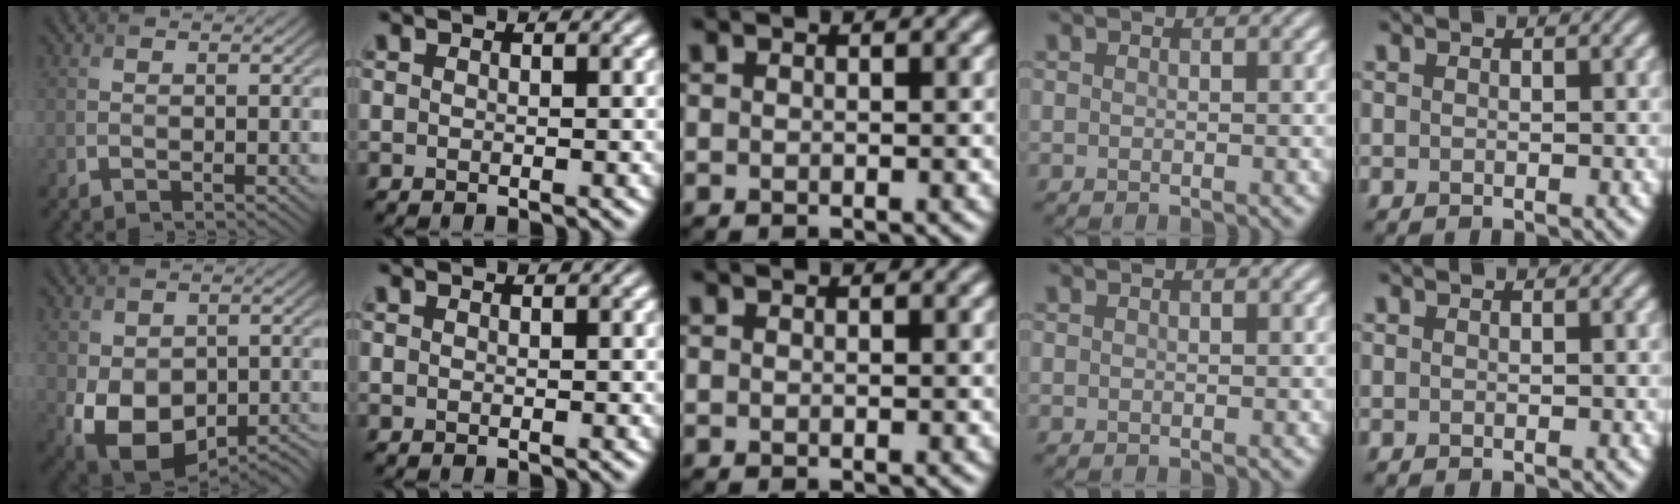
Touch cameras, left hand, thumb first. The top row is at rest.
{"thumb": {"total": 12.9, "force": [-4.4, 8.9, 8.2], "torque": [-0.136, -0.038, -0.048]}}